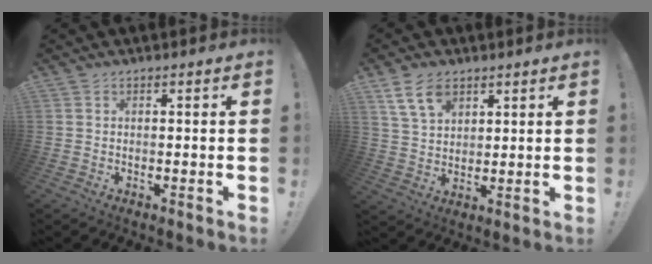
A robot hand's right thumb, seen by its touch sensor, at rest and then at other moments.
{"total": 9.4, "force": [5.5, 5.7, 5.0], "torque": [-0.091, -0.013, 0.109]}